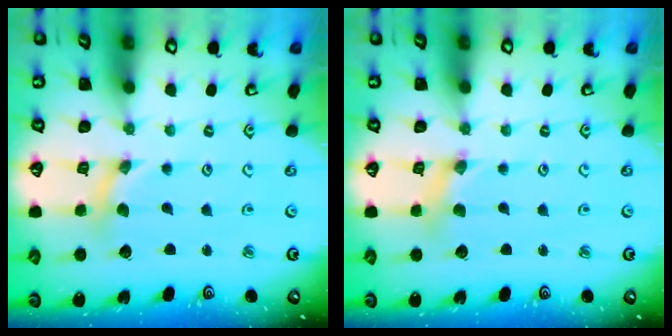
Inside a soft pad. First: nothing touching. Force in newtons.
{"total": 2.0, "press": 2.0, "slide": 0.3}